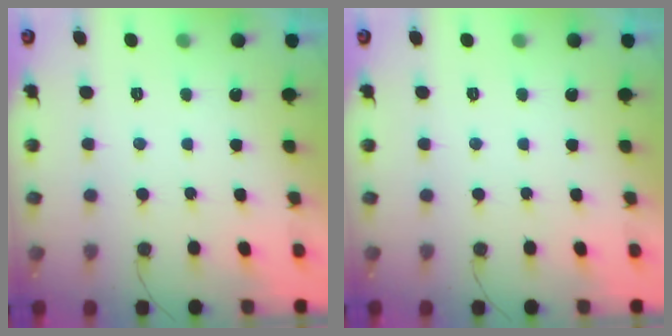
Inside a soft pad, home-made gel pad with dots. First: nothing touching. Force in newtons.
{"total": 0.0}